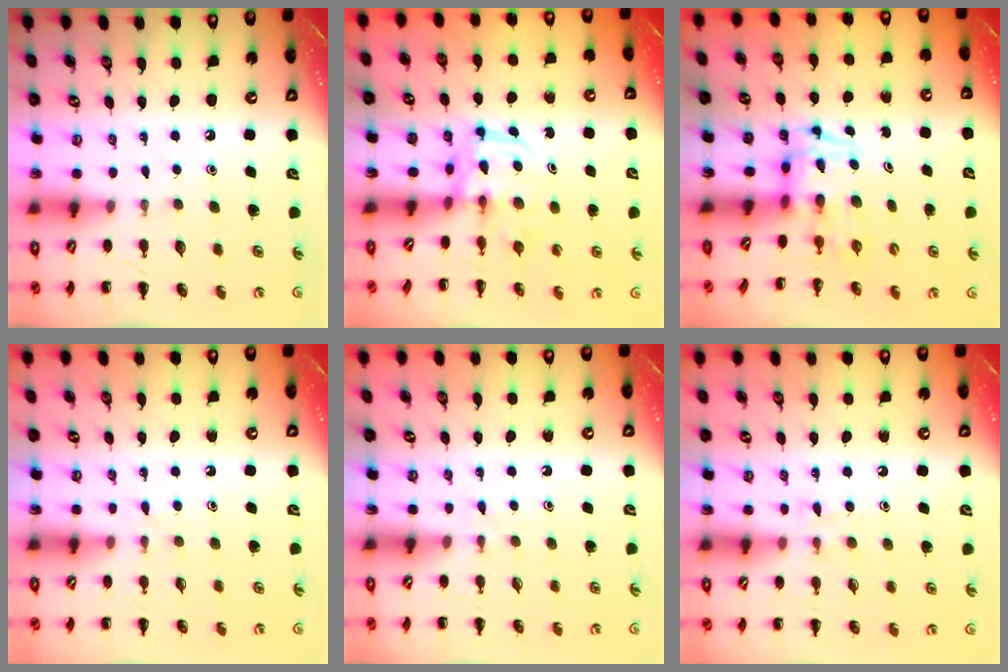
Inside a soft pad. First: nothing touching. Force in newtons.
{"total": 3.2, "press": 3.1, "slide": 0.4}
{"total": 3.2, "press": 3.2, "slide": 0.6}
{"total": 3.5, "press": 3.3, "slide": 1.2}
{"total": 2.5, "press": 2.2, "slide": 1.1}
{"total": 4.4, "press": 4.1, "slide": 1.7}